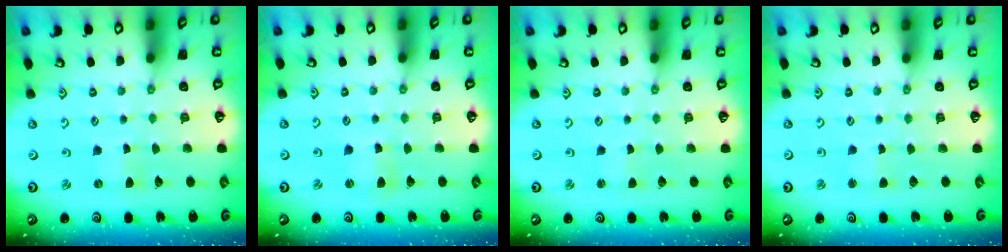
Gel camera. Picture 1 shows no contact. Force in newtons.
{"total": 2.2, "press": 2.2, "slide": 0.3}
{"total": 0.0}
{"total": 2.0, "press": 2.0, "slide": 0.3}